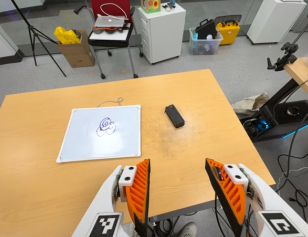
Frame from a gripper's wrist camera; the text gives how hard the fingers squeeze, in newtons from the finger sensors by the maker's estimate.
{"total": 0.0}